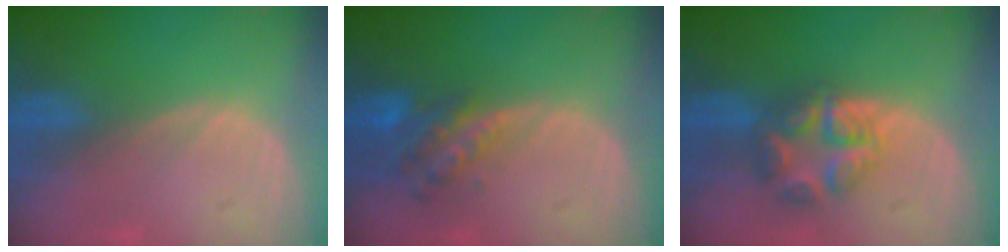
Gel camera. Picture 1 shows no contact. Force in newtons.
{"total": 5.9, "press": 5.3, "slide": 2.6}
{"total": 6.3, "press": 6.3, "slide": 0.2}